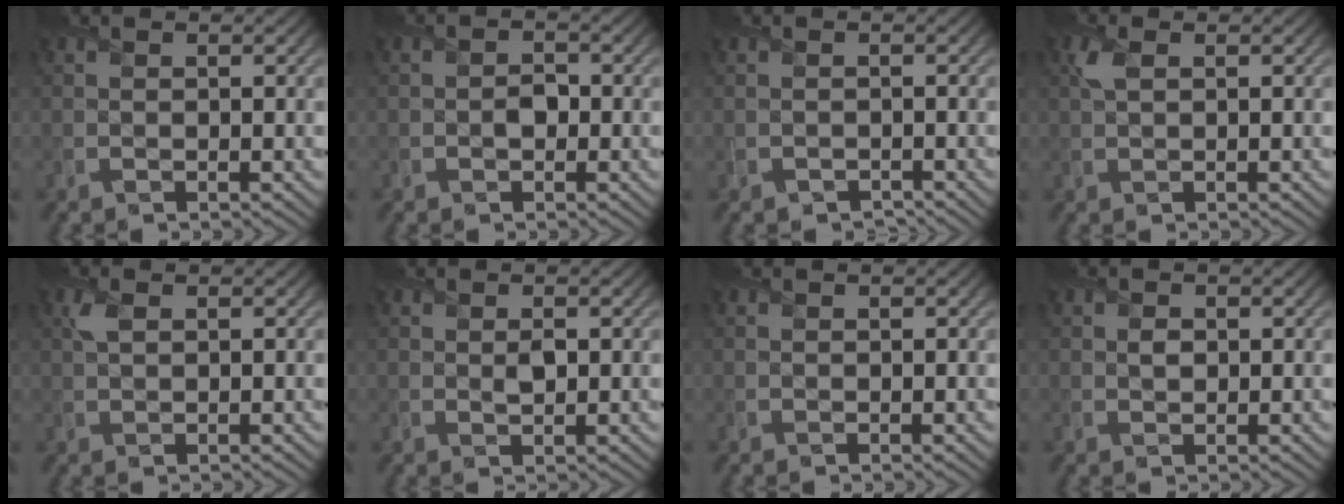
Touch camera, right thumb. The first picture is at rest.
{"total": 1.6, "force": [-0.5, 1.3, 0.9], "torque": [-0.013, -0.001, -0.012]}
{"total": 1.3, "force": [-1.0, 0.9, 0.1], "torque": [-0.003, -0.009, -0.020]}
{"total": 1.8, "force": [0.7, 0.8, 1.4], "torque": [-0.038, 0.006, 0.011]}
{"total": 1.4, "force": [0.7, 0.6, 1.1], "torque": [-0.031, 0.004, 0.012]}
{"total": 1.3, "force": [0.2, 0.8, 1.0], "torque": [-0.018, -0.004, 0.006]}
{"total": 0.0}
{"total": 1.1, "force": [0.2, 0.9, 0.6], "torque": [-0.011, -0.003, 0.003]}